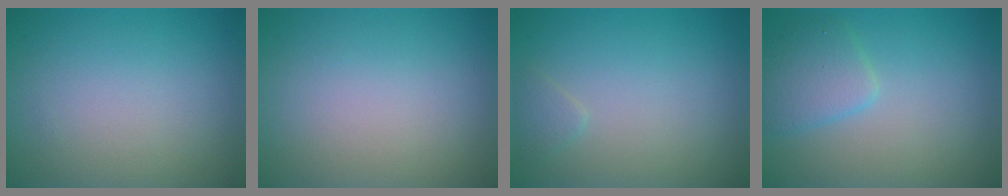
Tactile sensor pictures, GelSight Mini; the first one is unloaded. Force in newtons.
{"total": 0.0}
{"total": 0.8, "press": 0.8, "slide": 0.0}
{"total": 2.7, "press": 2.7, "slide": 0.1}